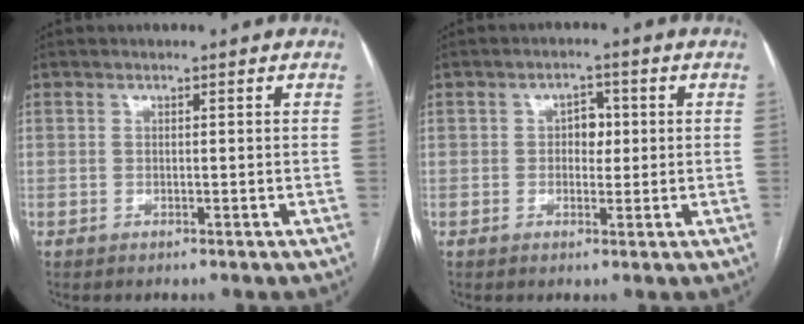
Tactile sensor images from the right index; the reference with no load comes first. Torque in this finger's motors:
{"motor_torque": [0.42, 0.04, 0.02, 0.04]}